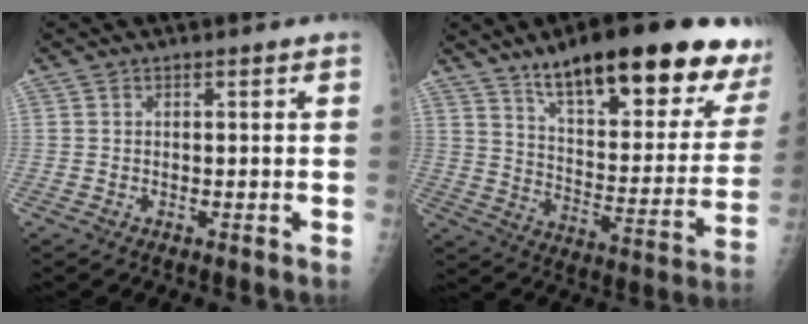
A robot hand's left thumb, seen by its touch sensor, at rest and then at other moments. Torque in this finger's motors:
{"motor_torque": [1.37, 0.99, 1.49, -1.28, 0.11]}